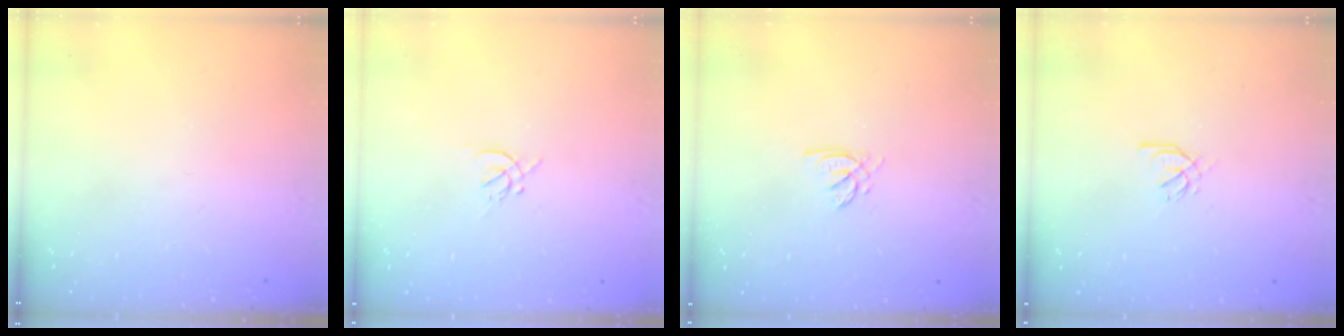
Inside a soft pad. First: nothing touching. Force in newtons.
{"total": 1.7, "press": 1.7, "slide": 0.5}
{"total": 1.4, "press": 1.4, "slide": 0.2}
{"total": 2.1, "press": 2.0, "slide": 0.7}